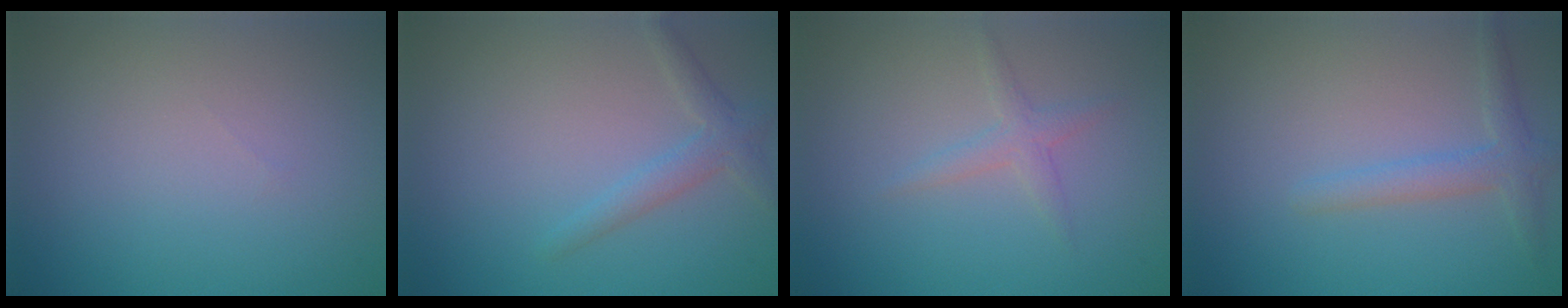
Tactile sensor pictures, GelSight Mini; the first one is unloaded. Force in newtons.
{"total": 2.1, "press": 2.1, "slide": 0.1}
{"total": 1.6, "press": 1.6, "slide": 0.1}
{"total": 2.3, "press": 2.3, "slide": 0.2}